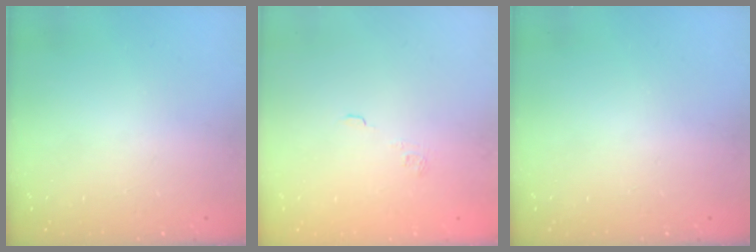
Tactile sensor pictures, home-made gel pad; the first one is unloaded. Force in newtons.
{"total": 2.0, "press": 1.5, "slide": 1.3}
{"total": 0.0}